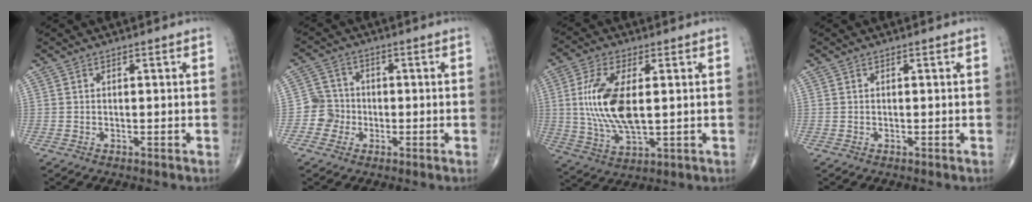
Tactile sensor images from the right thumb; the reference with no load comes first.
{"total": 4.6, "force": [-1.4, 4.3, 0.3], "torque": [0.025, 0.015, -0.037]}
{"total": 13.6, "force": [1.4, 6.0, 12.1], "torque": [-0.252, -0.011, 0.032]}
{"total": 0.0}